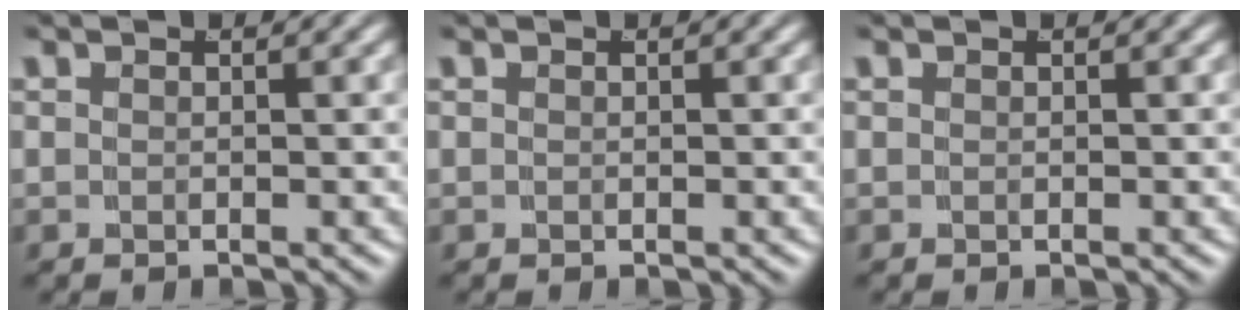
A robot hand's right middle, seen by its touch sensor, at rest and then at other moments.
{"total": 0.0}
{"total": 0.0}